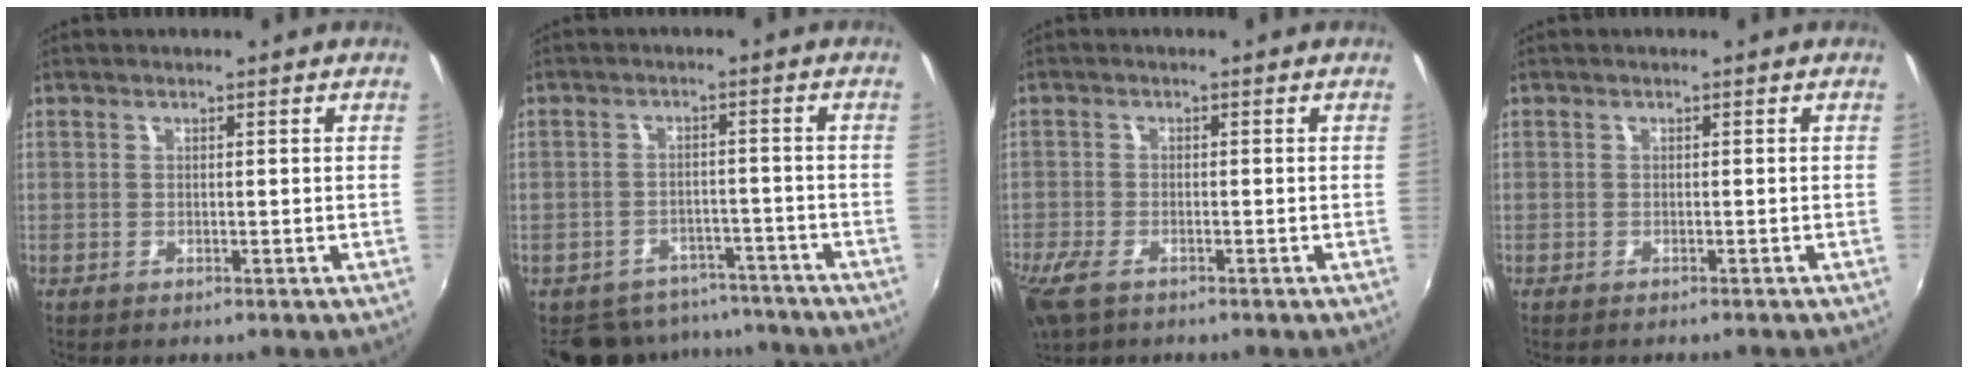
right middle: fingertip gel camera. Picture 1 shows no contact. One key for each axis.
{"total": 10.9, "fx": -9.3, "fy": 5.3, "fz": 2.1, "tx": -0.054, "ty": 0.010, "tz": -0.120}
{"total": 6.2, "fx": -4.0, "fy": 2.8, "fz": 3.8, "tx": -0.102, "ty": -0.022, "tz": -0.080}
{"total": 1.4, "fx": -1.3, "fy": 0.3, "fz": 0.5, "tx": -0.013, "ty": -0.009, "tz": -0.019}